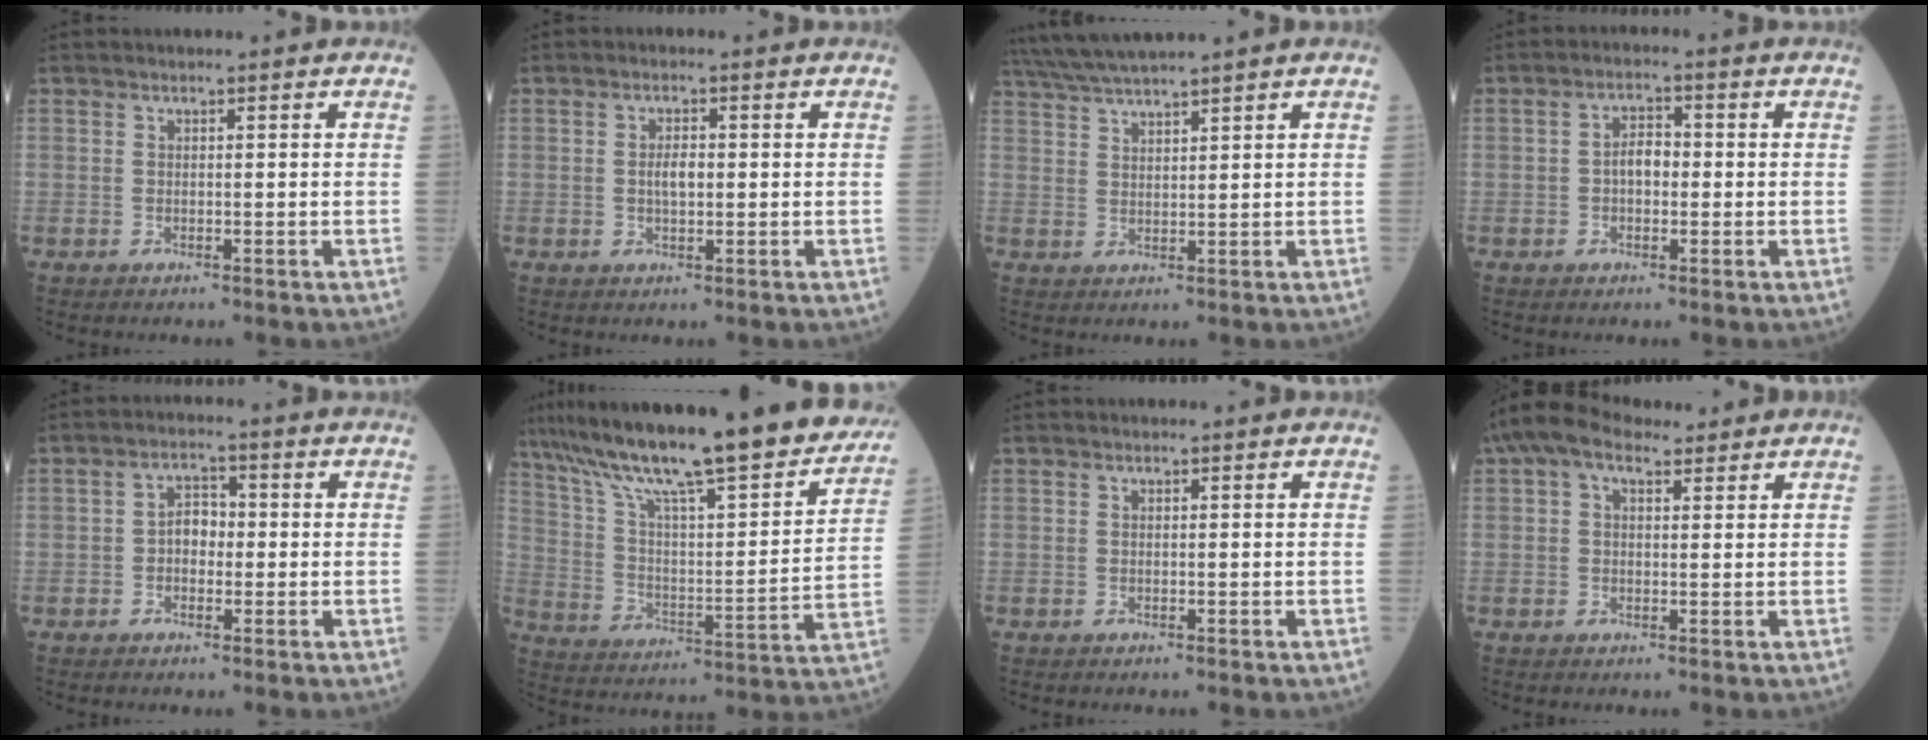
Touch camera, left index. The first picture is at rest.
{"total": 2.5, "force": [0.0, 1.0, 2.2], "torque": [-0.044, 0.000, -0.001]}
{"total": 6.6, "force": [5.8, -1.0, 2.9], "torque": [-0.059, 0.020, 0.110]}
{"total": 3.3, "force": [-0.4, 1.9, 2.7], "torque": [-0.050, 0.011, -0.012]}
{"total": 3.5, "force": [-0.5, 2.3, 2.6], "torque": [-0.043, 0.012, -0.014]}
{"total": 29.4, "force": [24.4, 3.7, 16.0], "torque": [-0.259, -0.031, 0.345]}
{"total": 0.0}
{"total": 6.4, "force": [4.3, 3.0, 3.6], "torque": [-0.083, 0.042, 0.079]}